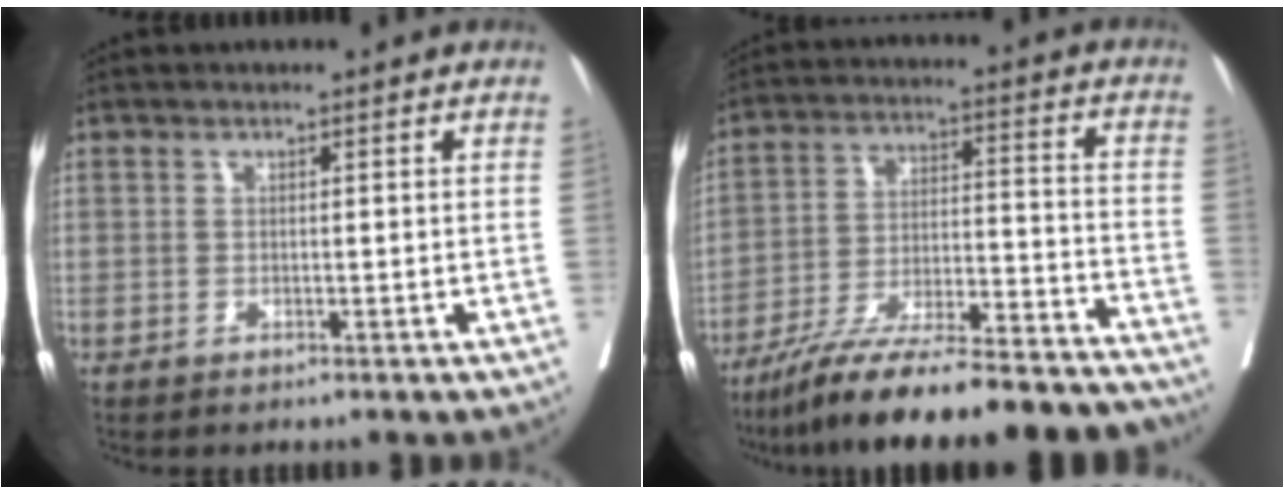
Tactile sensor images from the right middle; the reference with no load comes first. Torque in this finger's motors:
{"motor_torque": [1.09, -1.05, 0.50, 0.08]}